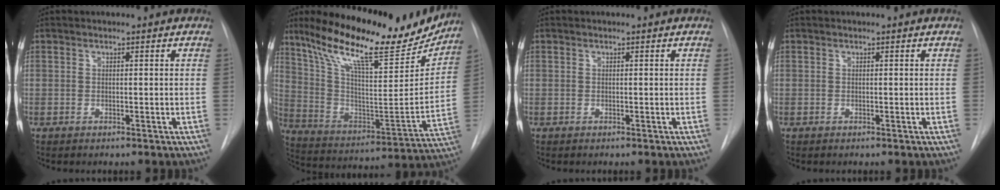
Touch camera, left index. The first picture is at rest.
{"total": 24.7, "force": [20.2, 5.3, 13.2], "torque": [-0.226, -0.022, 0.310]}
{"total": 0.0}
{"total": 0.0}